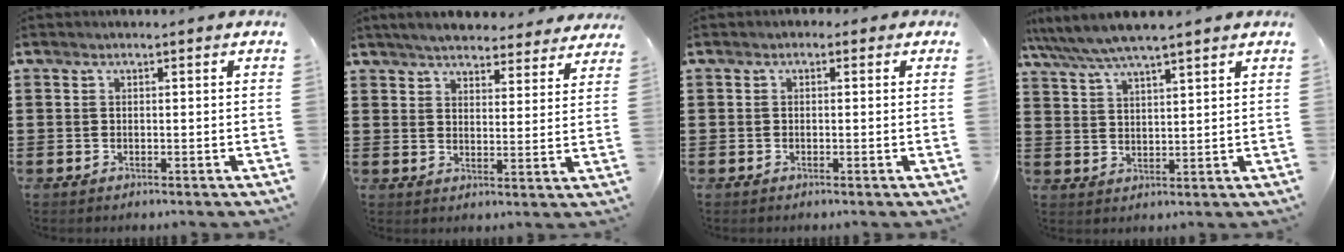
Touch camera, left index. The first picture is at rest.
{"total": 4.9, "force": [4.8, 0.5, 1.1], "torque": [-0.040, -0.019, 0.087]}
{"total": 0.8, "force": [-0.3, 0.6, 0.3], "torque": [-0.008, 0.003, -0.008]}
{"total": 5.6, "force": [4.9, 0.4, 2.6], "torque": [-0.066, -0.016, 0.086]}